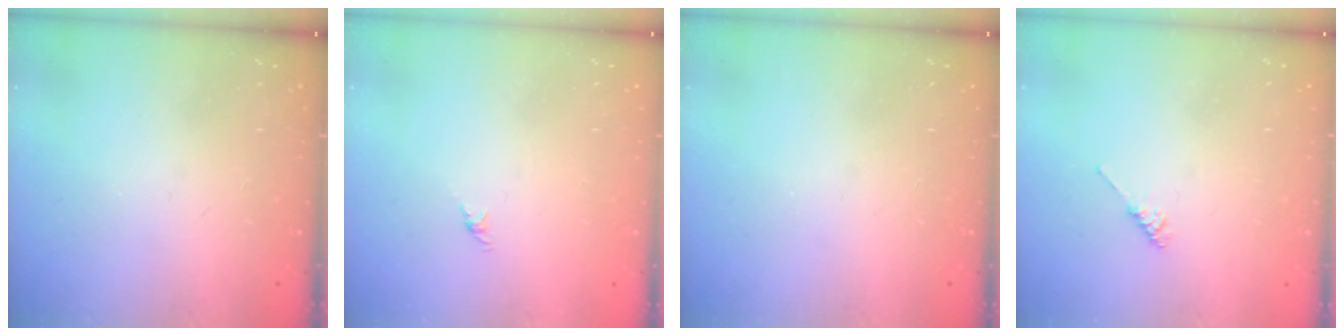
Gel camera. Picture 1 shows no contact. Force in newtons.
{"total": 0.0}
{"total": 0.0}
{"total": 2.2, "press": 2.2, "slide": 0.5}